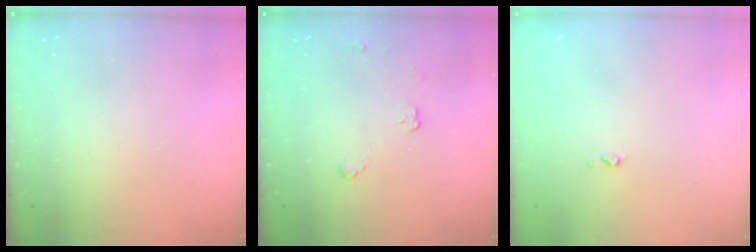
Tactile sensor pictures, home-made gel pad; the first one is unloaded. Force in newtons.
{"total": 2.9, "press": 2.9, "slide": 0.4}
{"total": 2.8, "press": 2.7, "slide": 0.4}